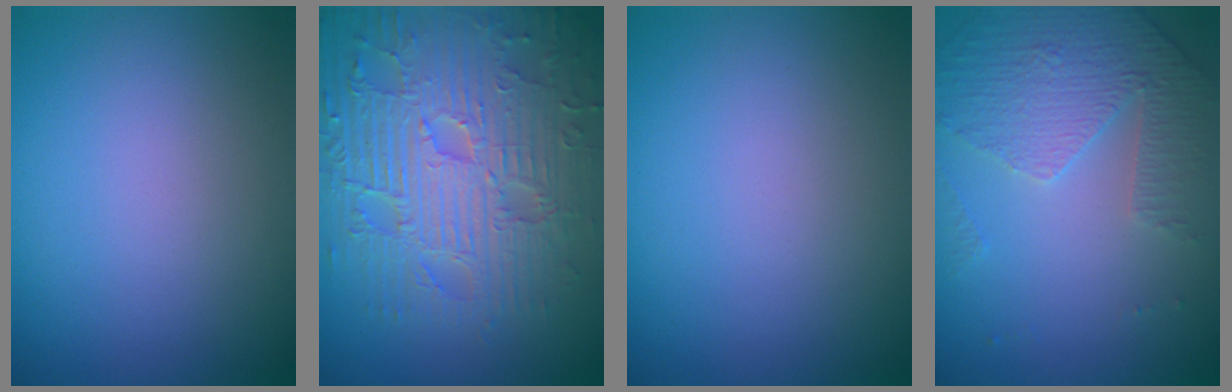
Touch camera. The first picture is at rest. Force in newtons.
{"total": 9.4, "press": 6.9, "slide": 6.4}
{"total": 0.0}
{"total": 4.8, "press": 3.3, "slide": 3.6}